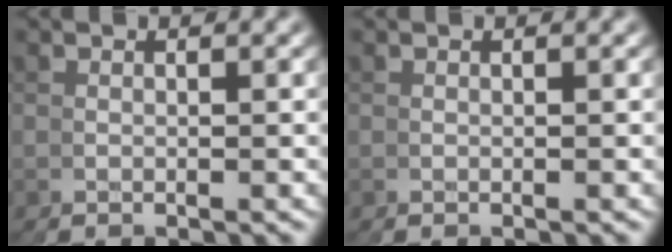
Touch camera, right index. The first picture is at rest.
{"total": 0.0}